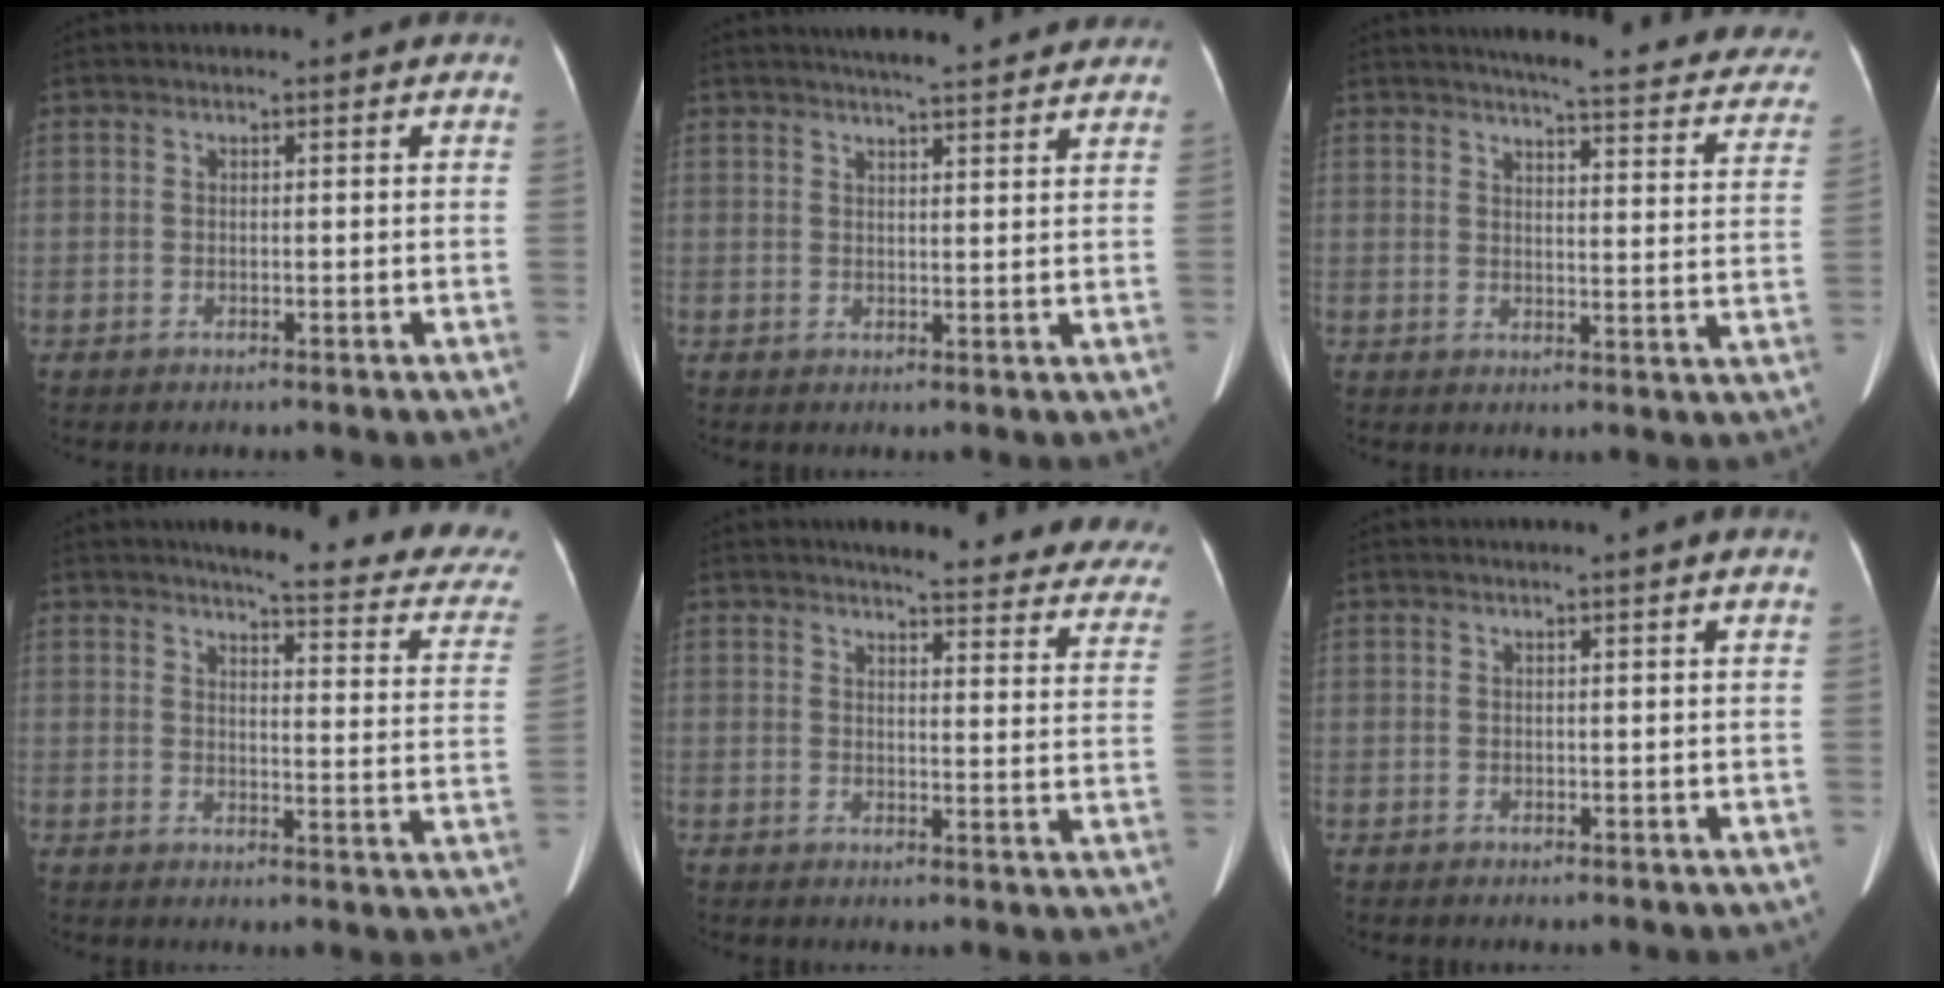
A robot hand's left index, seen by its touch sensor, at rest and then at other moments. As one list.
[{"total": 10.5, "force": [9.4, 1.4, 4.5], "torque": [-0.056, 0.019, 0.109]}, {"total": 22.8, "force": [20.4, 3.2, 9.7], "torque": [-0.108, -0.047, 0.220]}, {"total": 18.4, "force": [16.7, 1.9, 7.6], "torque": [-0.076, -0.067, 0.173]}, {"total": 22.5, "force": [20.7, 3.7, 8.0], "torque": [-0.073, -0.070, 0.215]}, {"total": 1.2, "force": [0.9, -0.4, 0.6], "torque": [-0.014, 0.000, 0.023]}]